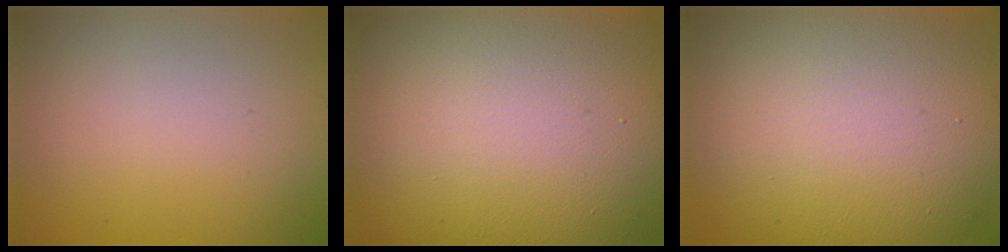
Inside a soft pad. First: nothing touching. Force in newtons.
{"total": 20.1, "press": 20.1, "slide": 0.9}
{"total": 14.5, "press": 14.5, "slide": 0.5}